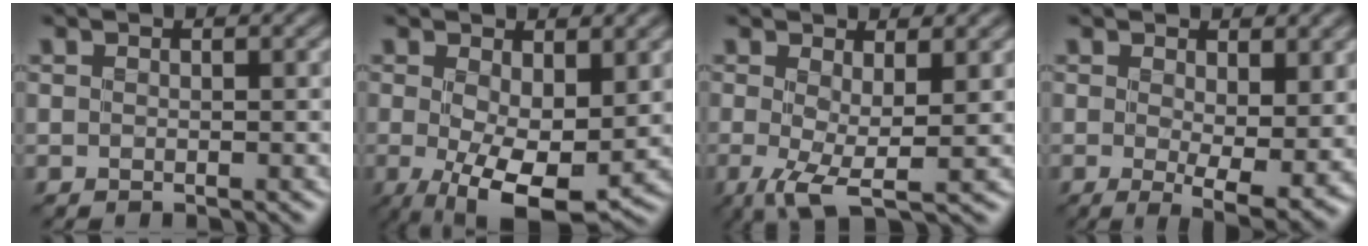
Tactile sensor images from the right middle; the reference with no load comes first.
{"total": 8.2, "force": [-1.0, 3.4, 7.4], "torque": [-0.124, -0.016, -0.013]}
{"total": 4.3, "force": [-0.4, 1.1, 4.1], "torque": [-0.077, -0.010, -0.009]}
{"total": 5.7, "force": [0.5, 1.8, 5.4], "torque": [-0.082, -0.020, 0.013]}